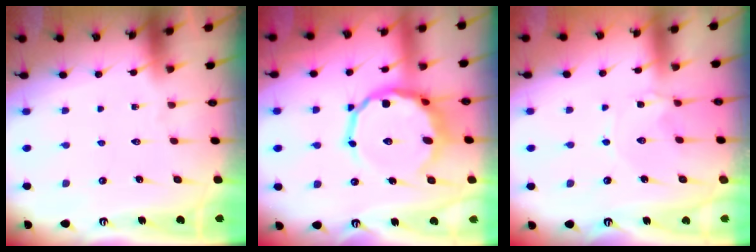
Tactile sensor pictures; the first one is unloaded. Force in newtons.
{"total": 13.3, "press": 12.7, "slide": 3.8}
{"total": 1.3, "press": 1.3, "slide": 0.3}